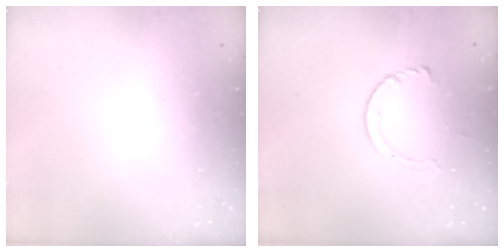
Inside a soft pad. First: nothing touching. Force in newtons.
{"total": 3.9, "press": 3.9, "slide": 0.4}